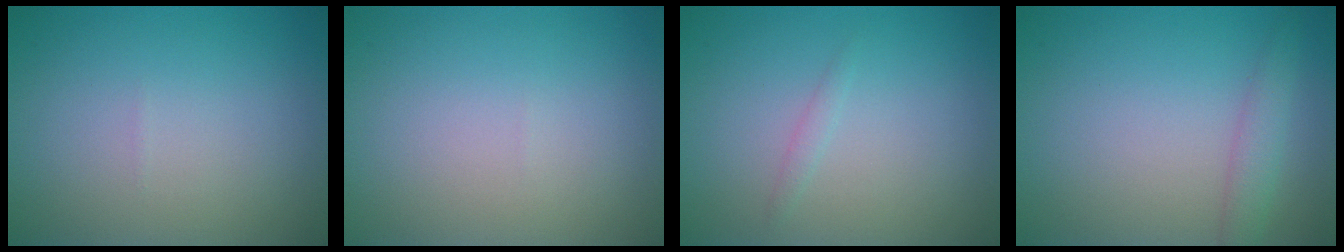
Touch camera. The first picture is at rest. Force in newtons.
{"total": 0.0}
{"total": 0.7, "press": 0.7, "slide": 0.0}
{"total": 1.9, "press": 1.9, "slide": 0.1}